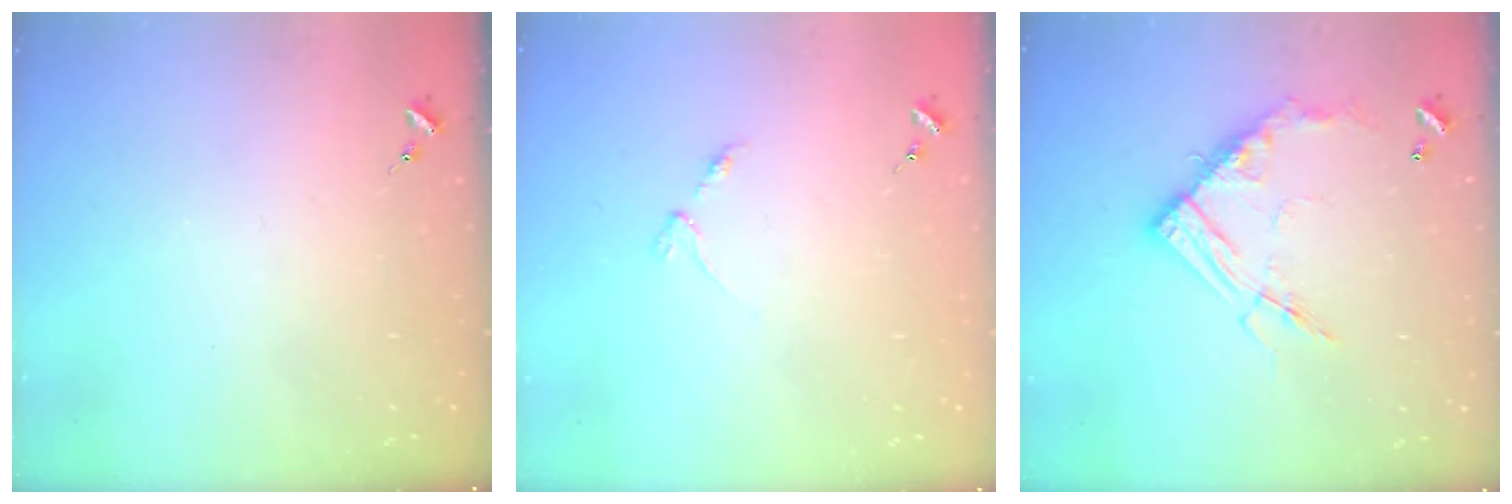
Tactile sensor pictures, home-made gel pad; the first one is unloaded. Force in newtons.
{"total": 3.2, "press": 3.1, "slide": 0.5}
{"total": 16.0, "press": 15.9, "slide": 1.5}